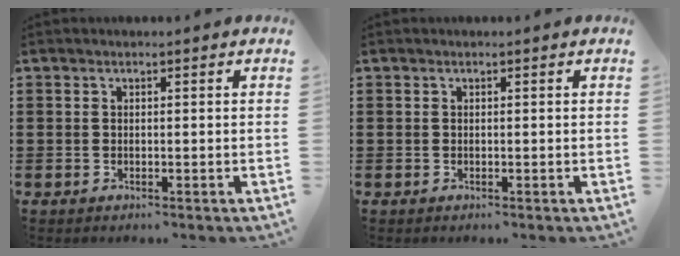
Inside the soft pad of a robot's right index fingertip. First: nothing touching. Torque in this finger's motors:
{"motor_torque": [-0.02, 2.12, 0.00, -0.01]}